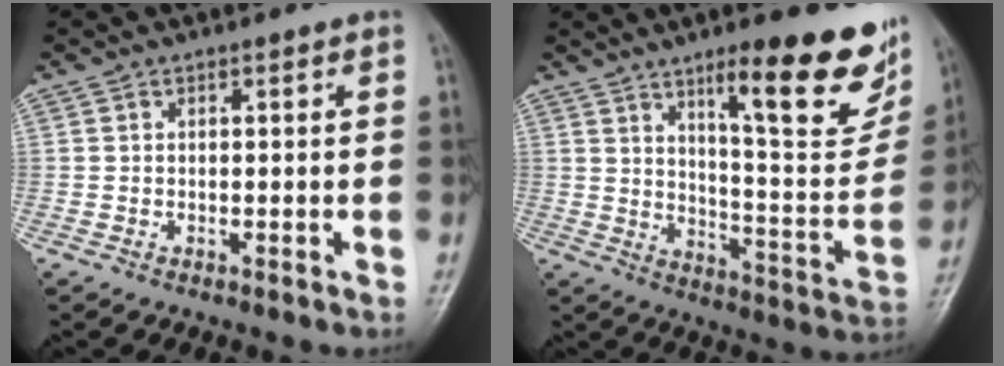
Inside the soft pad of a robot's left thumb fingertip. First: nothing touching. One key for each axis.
{"total": 22.9, "fx": 13.2, "fy": 5.7, "fz": 17.8, "tx": -0.202, "ty": -0.068, "tz": 0.195}